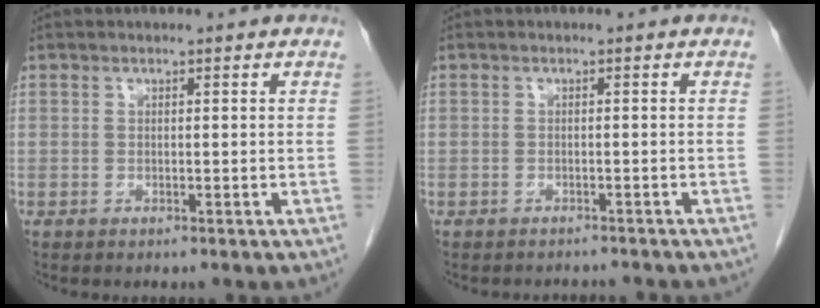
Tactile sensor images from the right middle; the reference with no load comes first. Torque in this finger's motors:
{"motor_torque": [-1.11, -1.03, -0.51, -0.17]}